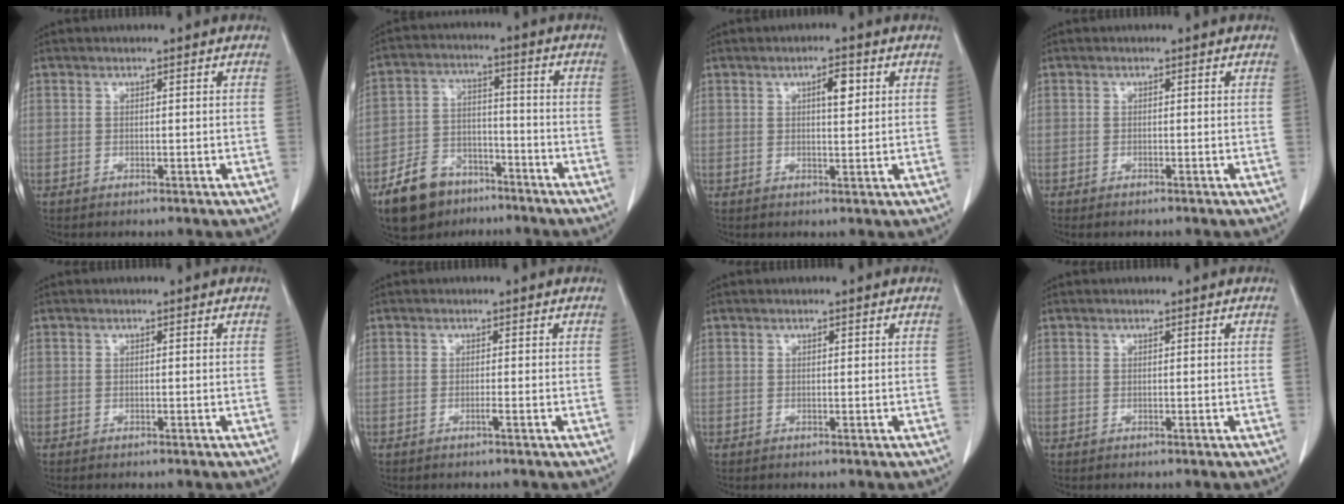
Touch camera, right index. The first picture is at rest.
{"total": 10.1, "force": [-7.0, 6.1, 4.0], "torque": [-0.092, 0.003, -0.118]}
{"total": 3.2, "force": [1.1, 0.9, 2.9], "torque": [-0.048, 0.001, 0.016]}
{"total": 0.8, "force": [-0.6, 0.1, 0.4], "torque": [-0.017, -0.005, -0.004]}
{"total": 0.0}
{"total": 0.6, "force": [-0.3, -0.1, 0.5], "torque": [-0.006, 0.001, -0.007]}
{"total": 0.0}
{"total": 0.0}